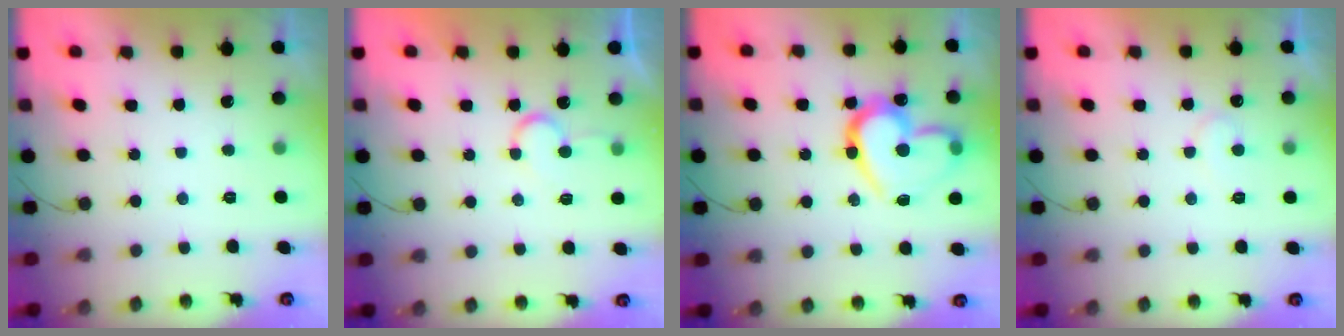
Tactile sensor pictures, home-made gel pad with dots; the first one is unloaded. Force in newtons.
{"total": 6.8, "press": 6.8, "slide": 0.6}
{"total": 19.1, "press": 18.9, "slide": 2.7}
{"total": 5.8, "press": 5.8, "slide": 0.3}